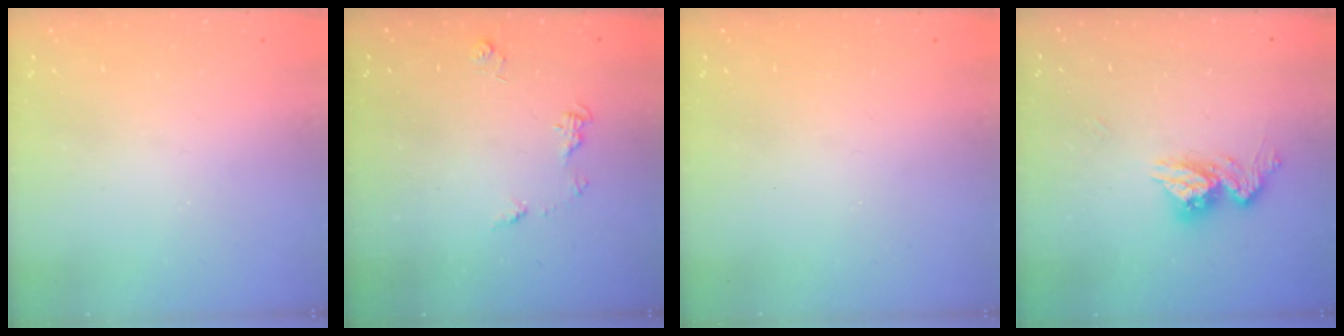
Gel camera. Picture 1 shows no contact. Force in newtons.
{"total": 5.7, "press": 5.7, "slide": 0.6}
{"total": 0.0}
{"total": 10.7, "press": 10.6, "slide": 1.0}